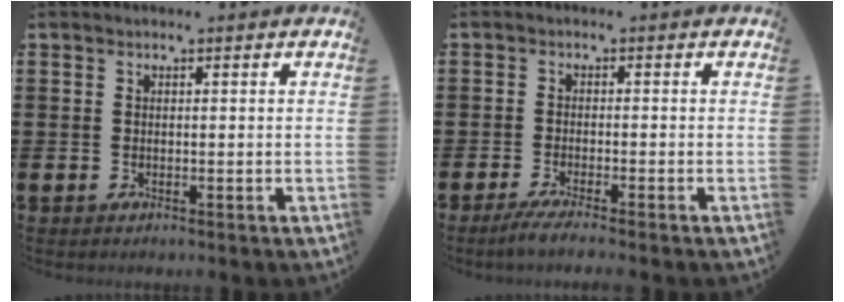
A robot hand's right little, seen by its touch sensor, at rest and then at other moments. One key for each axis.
{"total": 2.1, "fx": -1.5, "fy": -0.1, "fz": 1.5, "tx": -0.022, "ty": -0.002, "tz": -0.026}